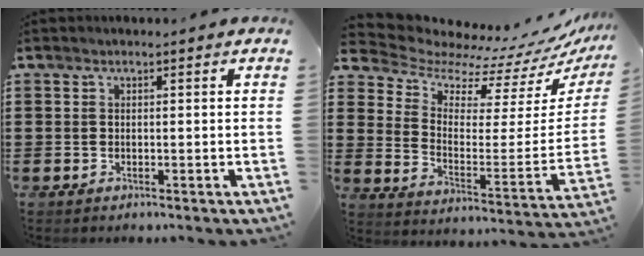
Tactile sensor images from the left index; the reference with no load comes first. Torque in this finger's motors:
{"motor_torque": [1.48, -0.66, -0.09, -0.04]}